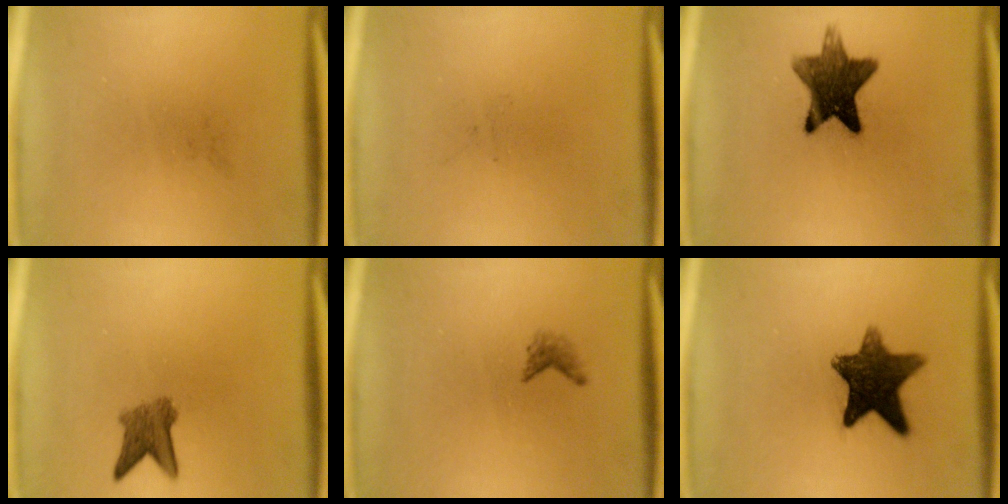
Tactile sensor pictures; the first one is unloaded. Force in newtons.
{"total": 0.0}
{"total": 11.4}
{"total": 3.9}
{"total": 1.1}
{"total": 11.7}